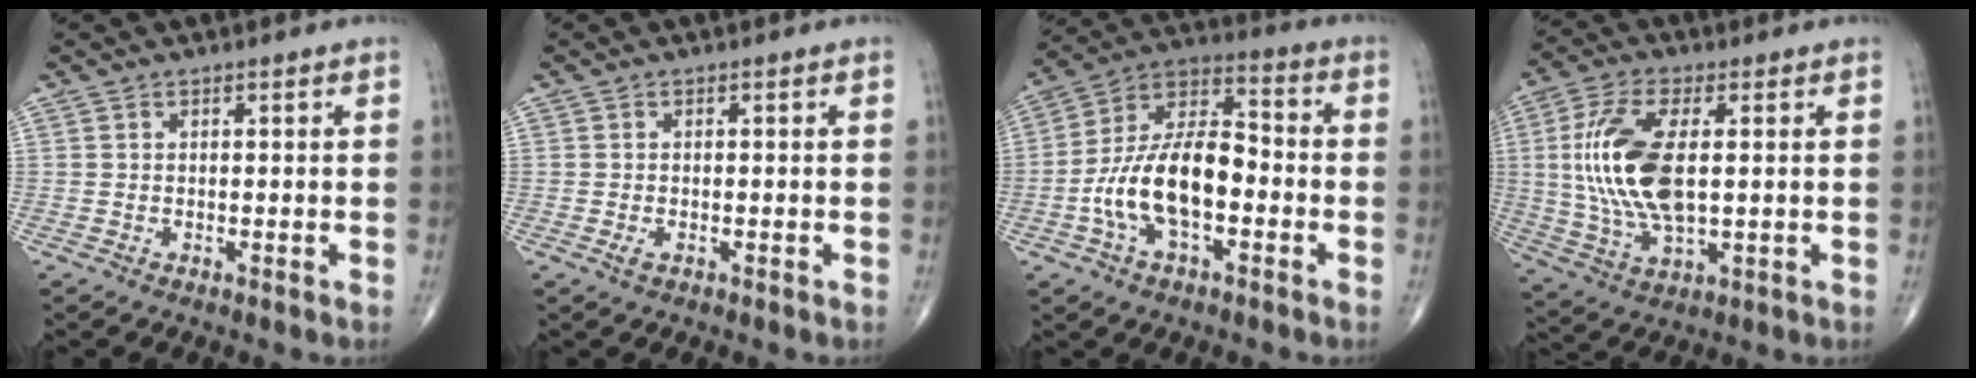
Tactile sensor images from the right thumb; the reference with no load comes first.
{"total": 1.2, "force": [-0.5, 0.6, 0.9], "torque": [-0.019, 0.000, -0.009]}
{"total": 16.1, "force": [-3.8, 8.1, 13.4], "torque": [-0.242, 0.045, -0.074]}
{"total": 15.8, "force": [1.4, 7.2, 13.9], "torque": [-0.292, -0.003, 0.030]}